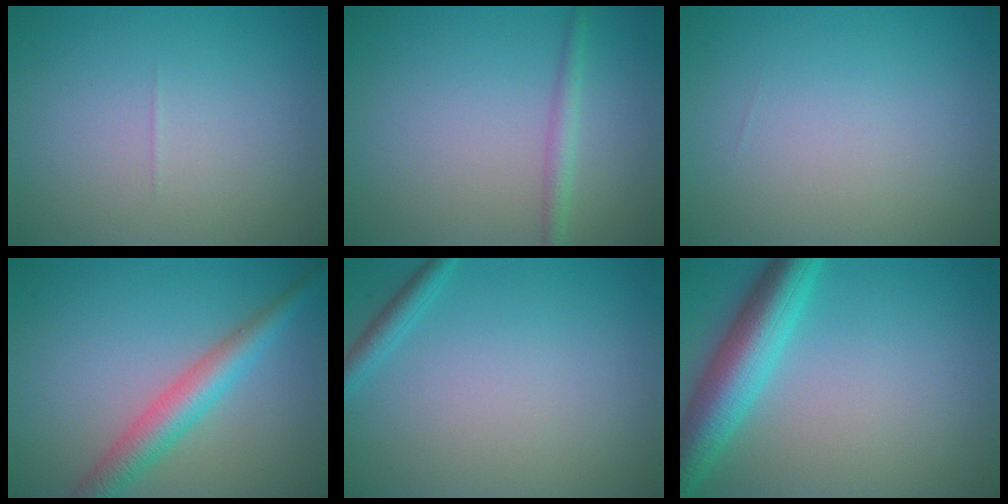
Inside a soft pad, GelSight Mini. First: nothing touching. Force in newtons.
{"total": 1.7, "press": 1.7, "slide": 0.0}
{"total": 0.0}
{"total": 4.3, "press": 4.3, "slide": 0.1}
{"total": 1.5, "press": 1.5, "slide": 0.2}
{"total": 6.5, "press": 6.5, "slide": 0.1}